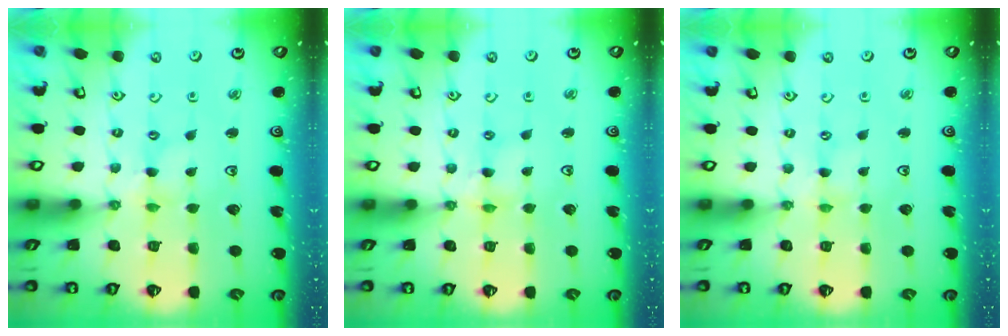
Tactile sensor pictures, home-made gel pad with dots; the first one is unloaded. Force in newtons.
{"total": 3.3, "press": 3.3, "slide": 0.4}
{"total": 0.7, "press": 0.6, "slide": 0.3}